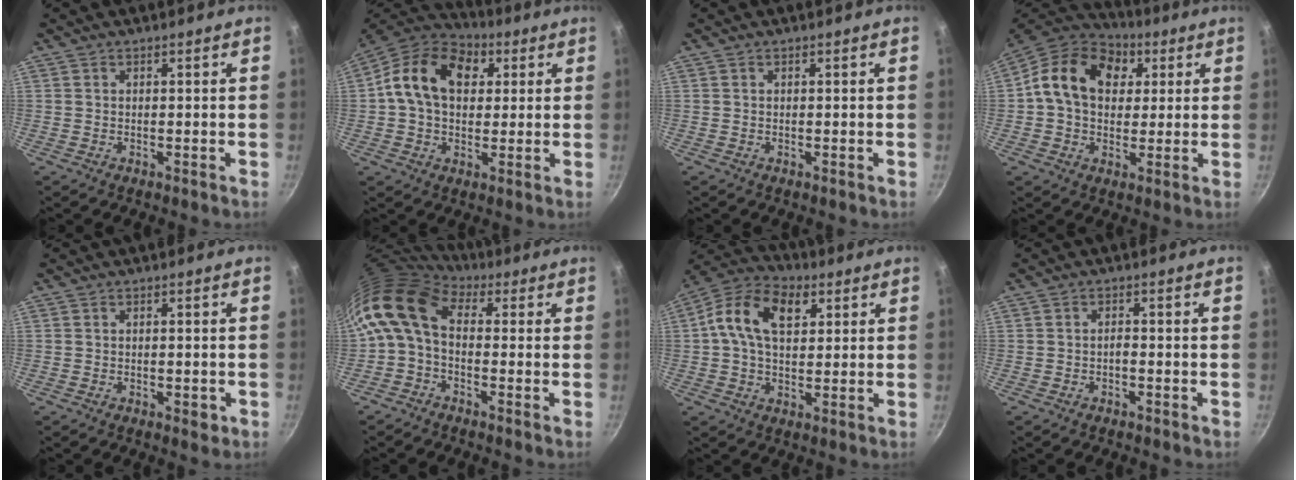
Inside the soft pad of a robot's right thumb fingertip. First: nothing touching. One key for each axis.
{"total": 16.3, "fx": 4.0, "fy": 11.6, "fz": 10.6, "tx": -0.161, "ty": 0.018, "tz": 0.050}
{"total": 0.0}
{"total": 17.2, "fx": 4.5, "fy": 12.8, "fz": 10.5, "tx": -0.161, "ty": 0.018, "tz": 0.060}
{"total": 2.1, "fx": -0.7, "fy": 1.0, "fz": 1.6, "tx": -0.021, "ty": 0.001, "tz": -0.007}
{"total": 10.6, "fx": 0.5, "fy": 6.8, "fz": 8.0, "tx": -0.155, "ty": 0.027, "tz": -0.012}
{"total": 12.9, "fx": 3.8, "fy": 8.1, "fz": 9.3, "tx": -0.150, "ty": 0.013, "tz": 0.049}
{"total": 1.1, "fx": -0.7, "fy": 0.5, "fz": 0.8, "tx": -0.010, "ty": 0.011, "tz": -0.012}